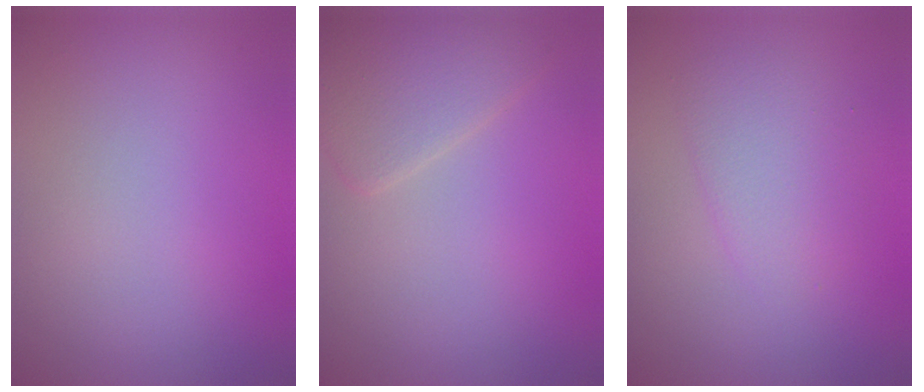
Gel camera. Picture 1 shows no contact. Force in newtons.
{"total": 3.5, "press": 3.5, "slide": 0.1}
{"total": 2.6, "press": 2.6, "slide": 0.0}